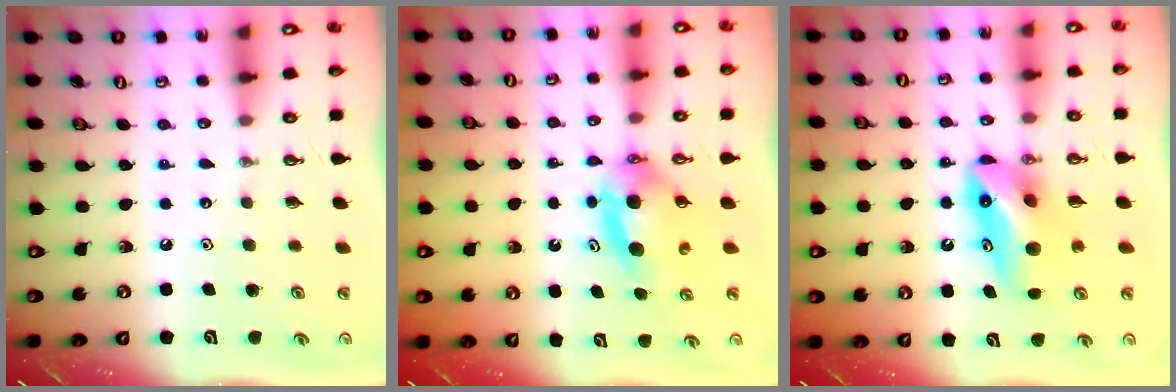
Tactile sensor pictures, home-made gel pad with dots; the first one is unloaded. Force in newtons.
{"total": 8.7, "press": 5.0, "slide": 7.1}
{"total": 10.8, "press": 8.9, "slide": 6.2}